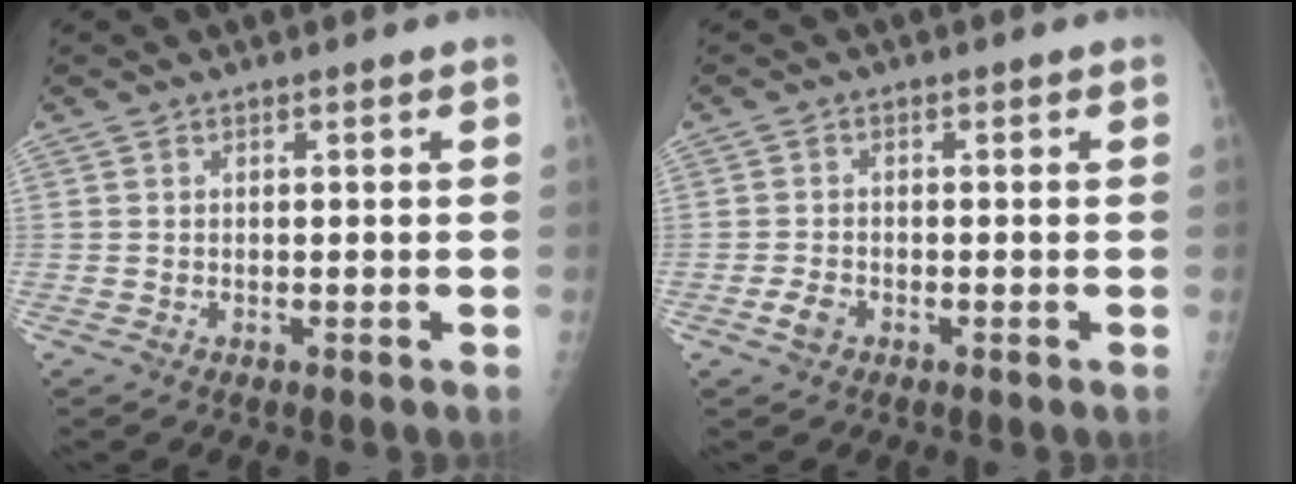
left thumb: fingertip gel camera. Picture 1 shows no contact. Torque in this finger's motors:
{"motor_torque": [-0.32, 0.23, 0.15, 0.06, 0.00]}